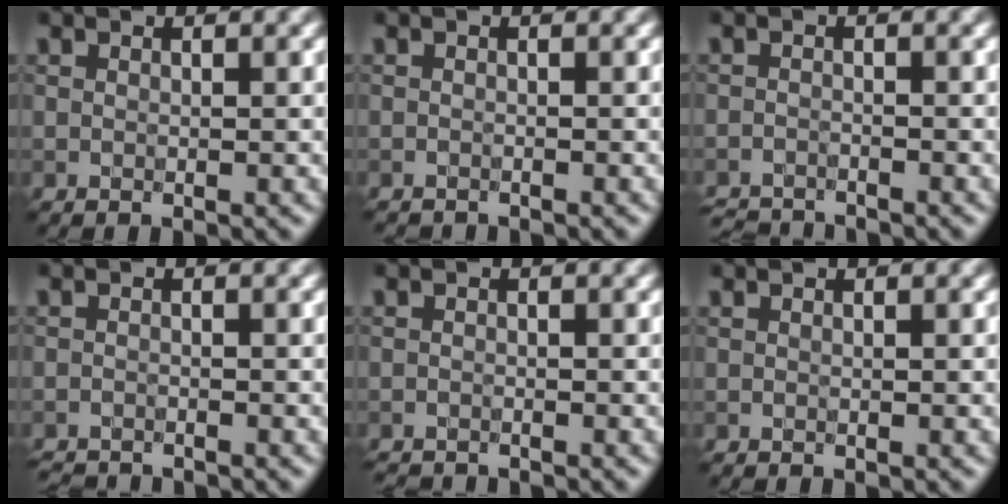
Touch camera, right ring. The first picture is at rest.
{"total": 1.2, "force": [-1.2, 0.1, -0.1], "torque": [0.006, -0.007, -0.020]}
{"total": 3.3, "force": [-3.2, 0.4, 0.6], "torque": [-0.013, -0.012, -0.060]}
{"total": 2.4, "force": [-2.4, 0.3, 0.4], "torque": [-0.006, -0.012, -0.044]}
{"total": 1.9, "force": [-1.9, 0.2, 0.2], "torque": [0.001, -0.010, -0.033]}
{"total": 0.0}